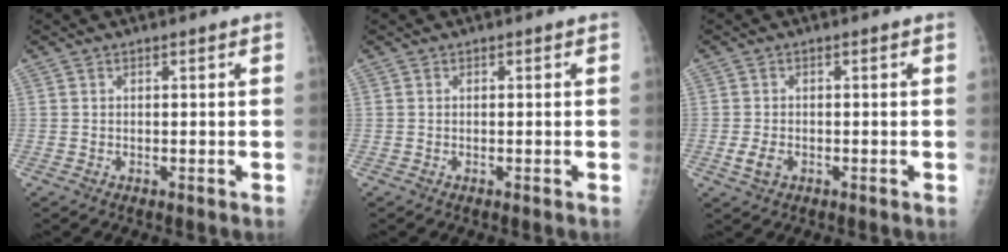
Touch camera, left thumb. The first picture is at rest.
{"total": 0.0}
{"total": 2.6, "force": [-0.8, 1.7, 1.8], "torque": [-0.038, -0.001, -0.012]}